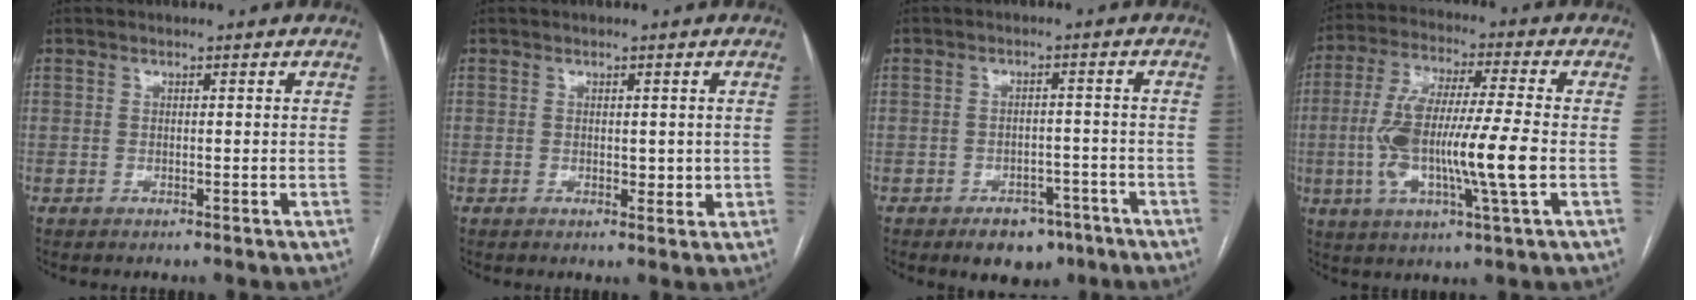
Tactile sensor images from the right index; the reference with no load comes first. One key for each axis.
{"total": 2.0, "fx": 0.3, "fy": 1.4, "fz": 1.5, "tx": -0.013, "ty": 0.000, "tz": 0.008}
{"total": 6.4, "fx": -4.4, "fy": 3.7, "fz": 2.8, "tx": -0.032, "ty": 0.006, "tz": -0.059}
{"total": 15.4, "fx": -2.1, "fy": 1.2, "fz": 15.2, "tx": -0.296, "ty": 0.001, "tz": -0.040}